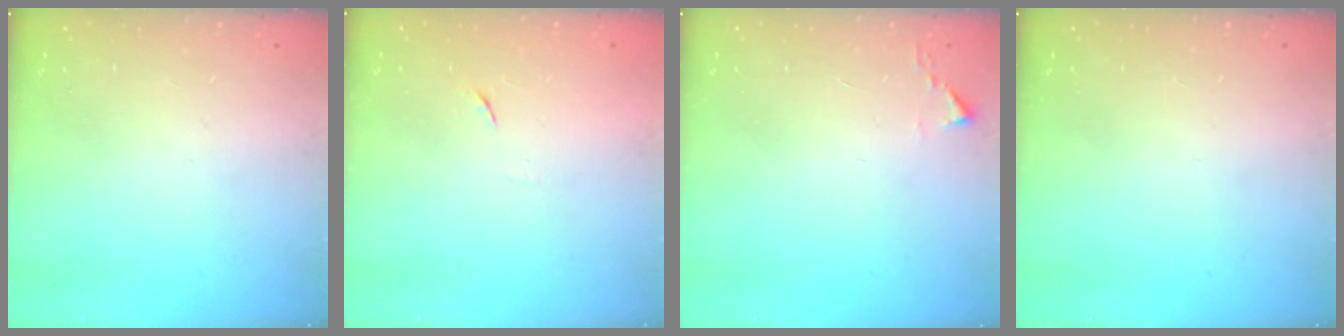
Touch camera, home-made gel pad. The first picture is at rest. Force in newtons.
{"total": 5.2, "press": 5.1, "slide": 0.7}
{"total": 2.4, "press": 2.4, "slide": 0.3}
{"total": 0.0}